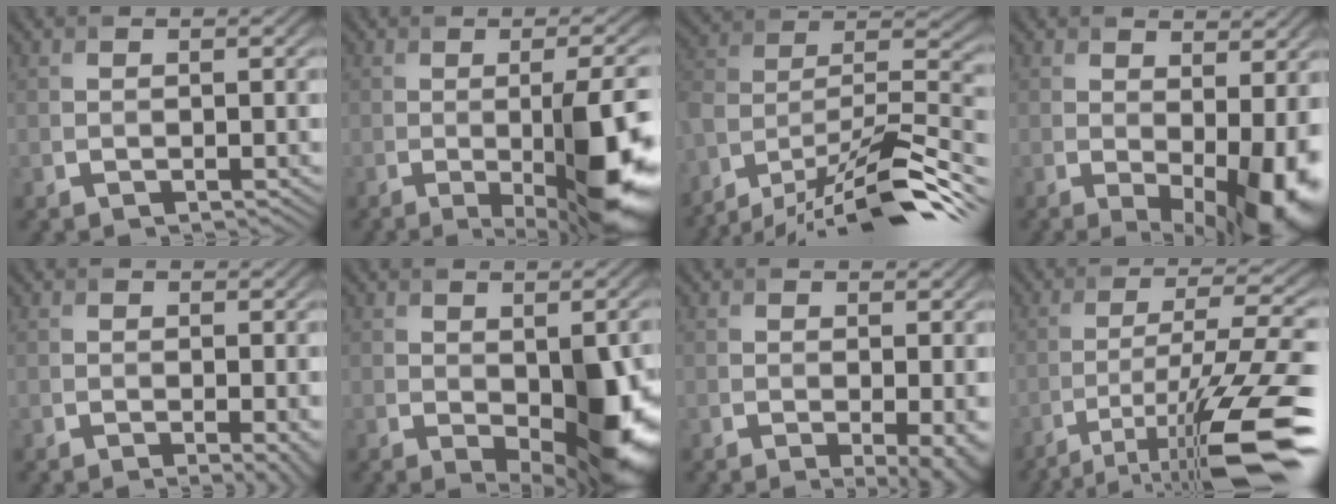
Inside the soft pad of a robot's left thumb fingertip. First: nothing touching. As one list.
[{"total": 10.9, "force": [-2.4, 2.8, 10.2], "torque": [-0.141, -0.006, -0.027]}, {"total": 16.1, "force": [-12.8, 5.8, 7.9], "torque": [-0.178, -0.017, -0.201]}, {"total": 8.6, "force": [-1.1, 3.6, 7.8], "torque": [-0.098, -0.018, 0.008]}, {"total": 1.6, "force": [-0.4, 0.3, 1.5], "torque": [-0.017, -0.002, -0.004]}, {"total": 11.1, "force": [-2.8, 5.6, 9.2], "torque": [-0.129, -0.040, -0.012]}, {"total": 3.1, "force": [-0.7, 0.8, 3.0], "torque": [-0.040, -0.009, -0.003]}, {"total": 14.7, "force": [-8.5, 3.4, 11.5], "torque": [-0.200, -0.006, -0.138]}]